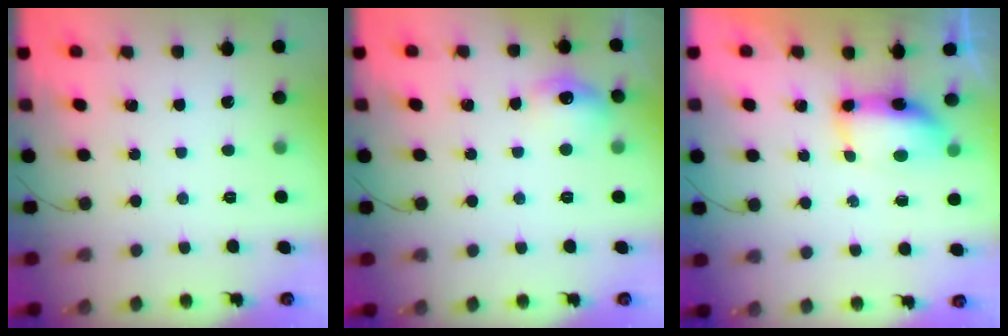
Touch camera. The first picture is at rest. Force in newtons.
{"total": 9.0, "press": 8.9, "slide": 1.0}
{"total": 7.3, "press": 7.2, "slide": 0.7}